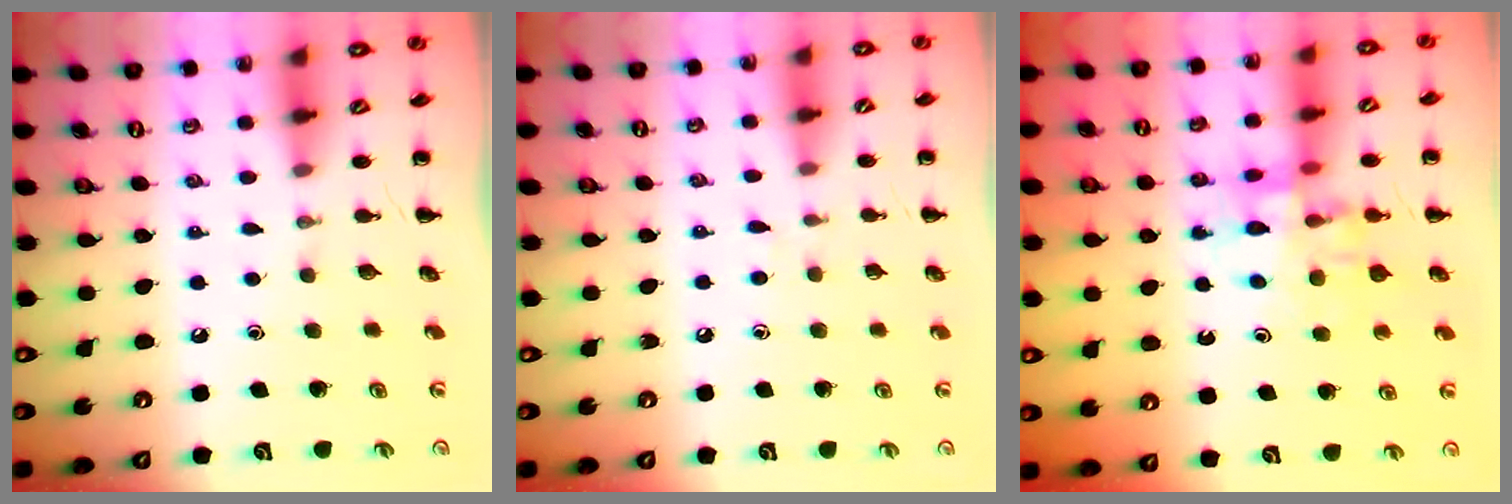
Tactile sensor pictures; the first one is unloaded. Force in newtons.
{"total": 2.7, "press": 2.4, "slide": 1.4}
{"total": 12.7, "press": 12.2, "slide": 3.4}